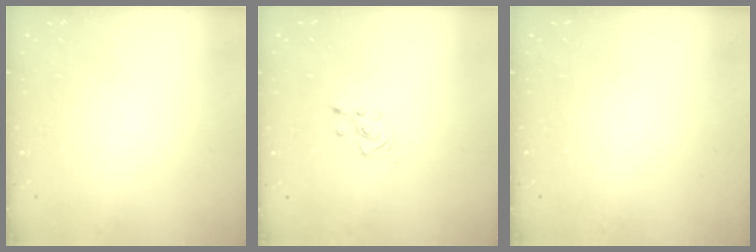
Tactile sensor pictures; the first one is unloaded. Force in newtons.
{"total": 2.4, "press": 2.3, "slide": 0.2}
{"total": 0.0}